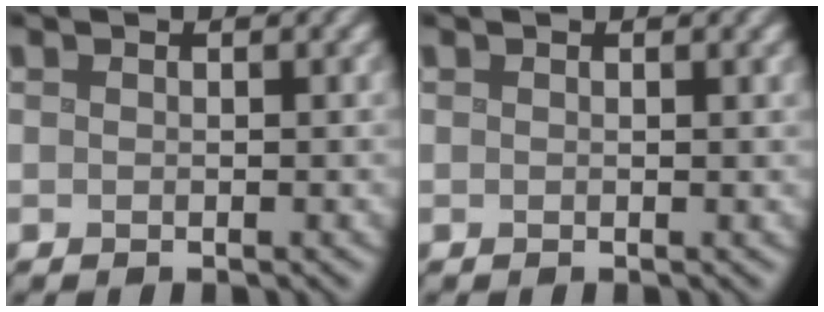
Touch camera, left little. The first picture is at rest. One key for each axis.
{"total": 0.7, "fx": 0.4, "fy": 0.0, "fz": 0.5, "tx": -0.003, "ty": 0.006, "tz": 0.006}